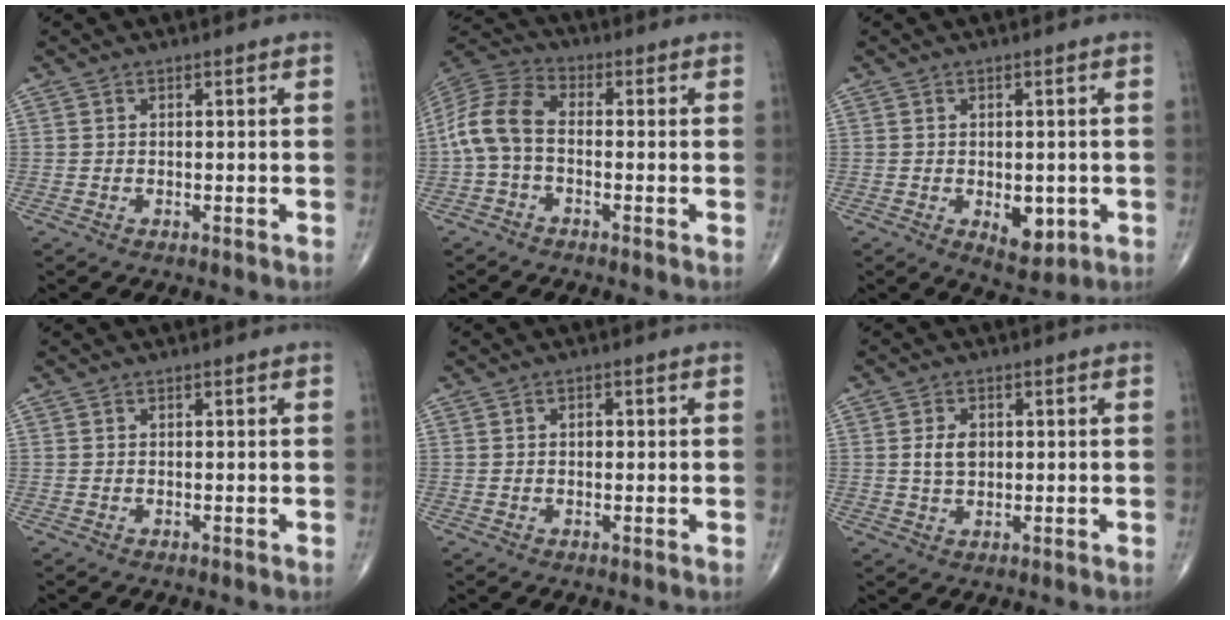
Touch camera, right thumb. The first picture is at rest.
{"total": 9.5, "force": [-1.5, 5.5, 7.5], "torque": [-0.159, 0.030, -0.043]}
{"total": 5.8, "force": [-1.3, 3.3, 4.6], "torque": [-0.045, -0.007, -0.008]}
{"total": 0.0}
{"total": 1.5, "force": [0.2, 1.0, 1.1], "torque": [-0.016, 0.005, 0.002]}
{"total": 4.0, "force": [0.5, 2.7, 2.9], "torque": [-0.046, -0.001, 0.011]}